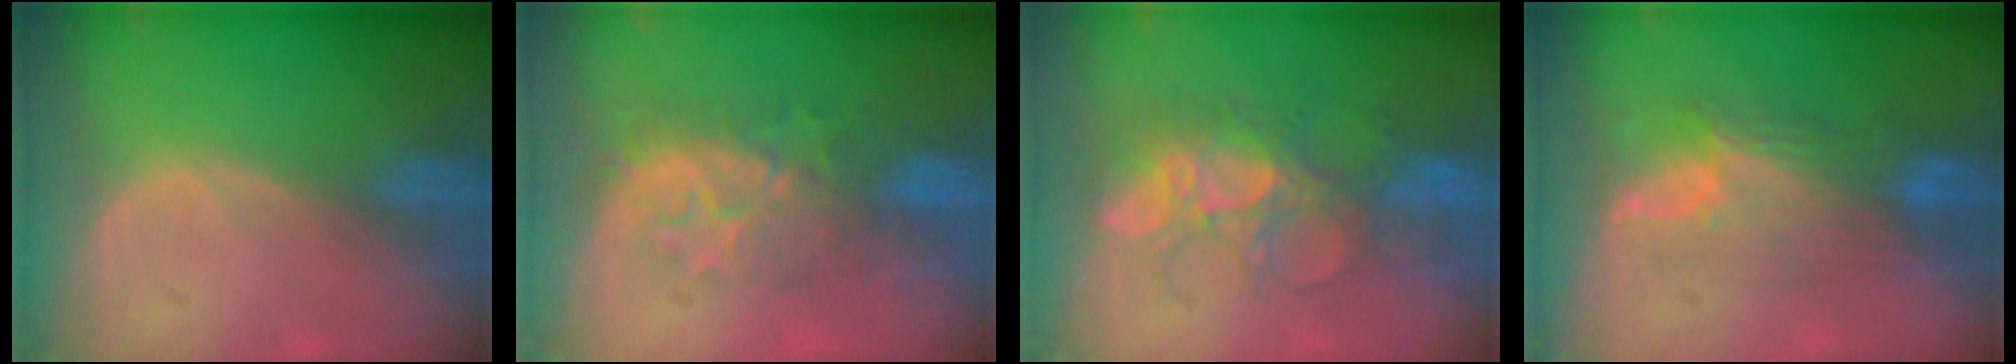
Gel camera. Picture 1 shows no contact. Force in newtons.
{"total": 8.4, "press": 8.1, "slide": 2.2}
{"total": 8.7, "press": 8.3, "slide": 2.4}
{"total": 7.3, "press": 7.1, "slide": 1.3}